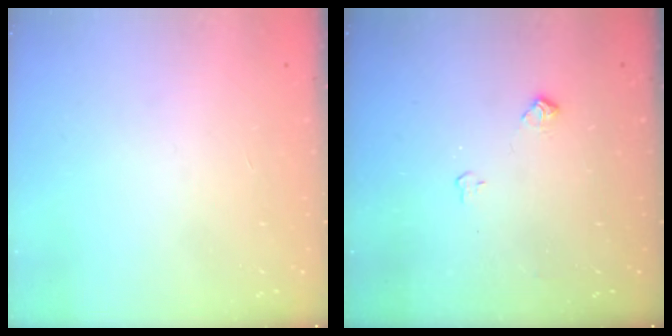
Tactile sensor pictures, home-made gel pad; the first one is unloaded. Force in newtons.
{"total": 5.7, "press": 5.7, "slide": 0.7}